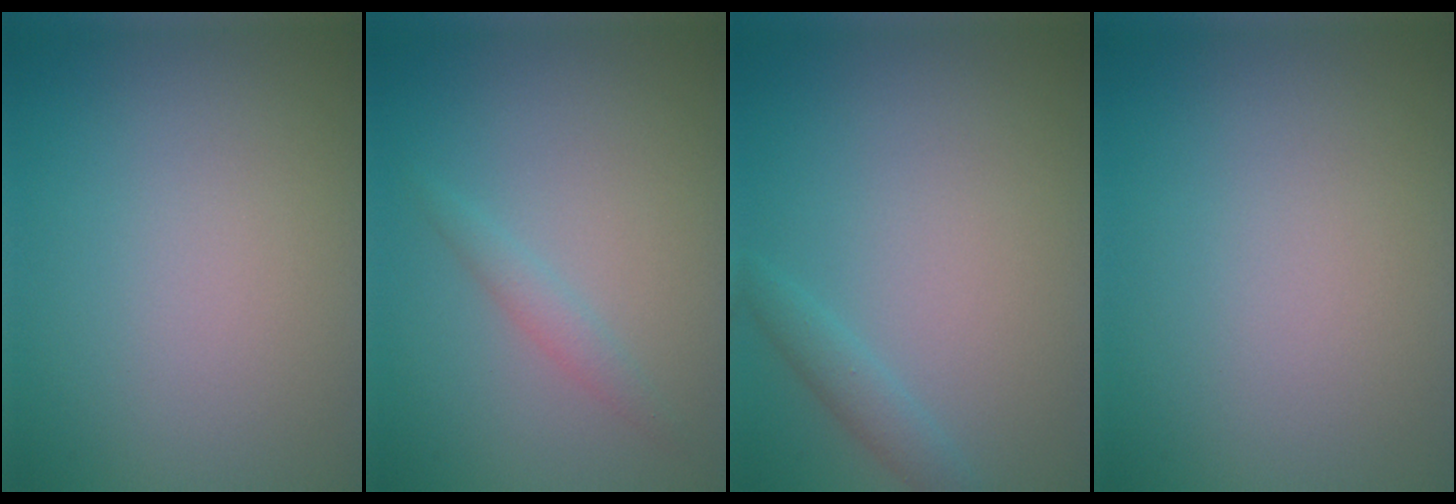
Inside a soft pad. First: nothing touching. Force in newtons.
{"total": 1.1, "press": 1.1, "slide": 0.1}
{"total": 1.5, "press": 1.5, "slide": 0.1}
{"total": 0.0}